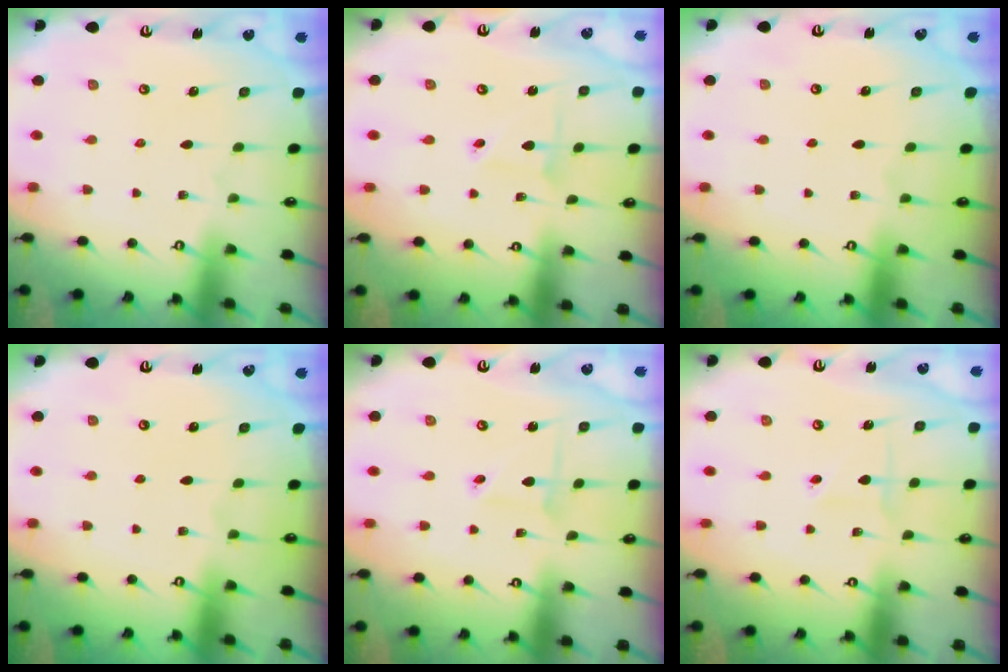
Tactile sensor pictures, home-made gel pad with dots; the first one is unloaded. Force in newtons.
{"total": 2.4, "press": 2.4, "slide": 0.2}
{"total": 0.0}
{"total": 0.0}
{"total": 2.8, "press": 2.8, "slide": 0.2}
{"total": 3.6, "press": 3.5, "slide": 1.1}